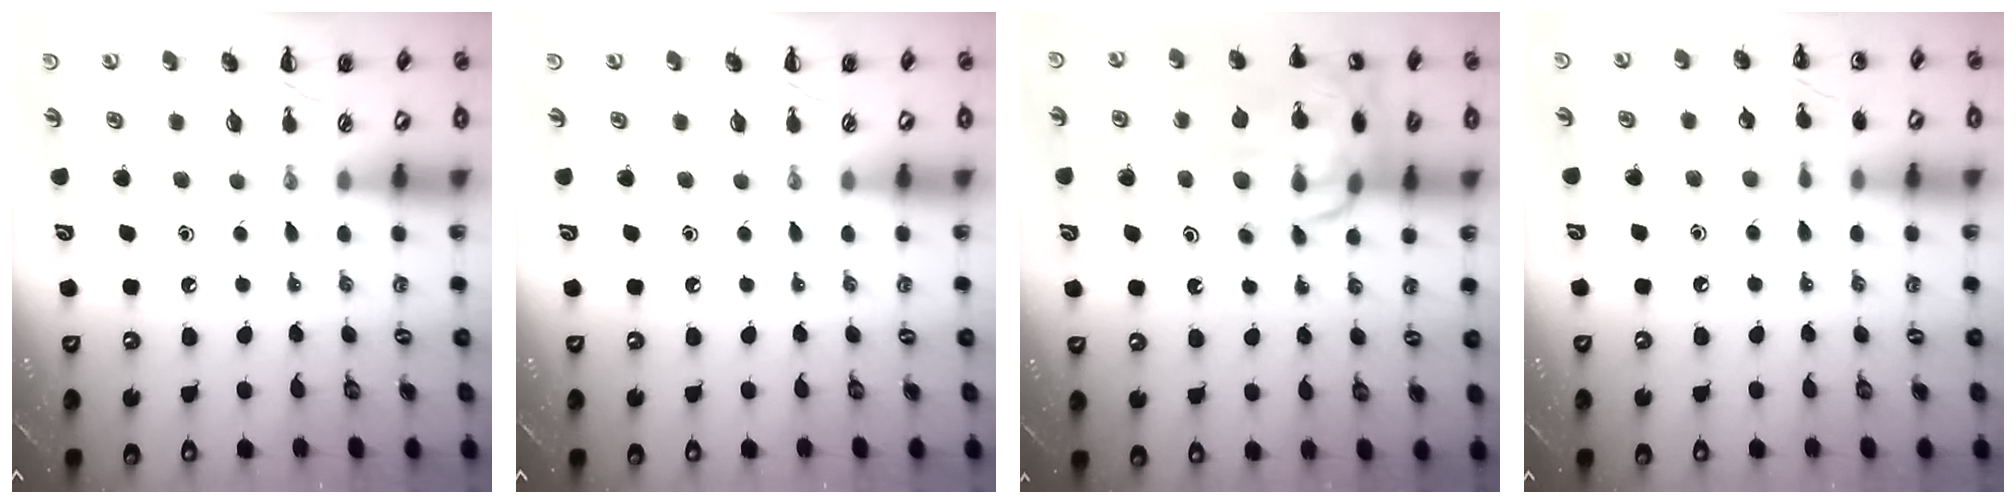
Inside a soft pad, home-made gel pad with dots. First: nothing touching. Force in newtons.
{"total": 0.0}
{"total": 16.2, "press": 16.2, "slide": 1.6}
{"total": 7.0, "press": 6.8, "slide": 1.9}